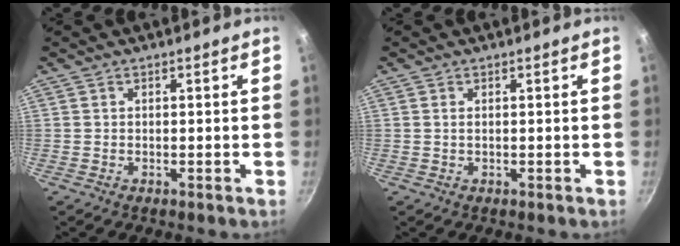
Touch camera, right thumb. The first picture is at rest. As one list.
[{"total": 0.6, "force": [0.1, 0.3, 0.5], "torque": [-0.010, 0.000, 0.003]}]